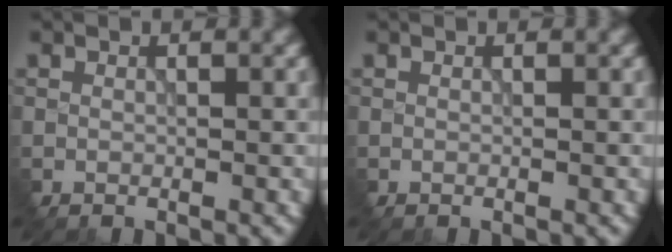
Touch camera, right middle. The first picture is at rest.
{"total": 0.0}